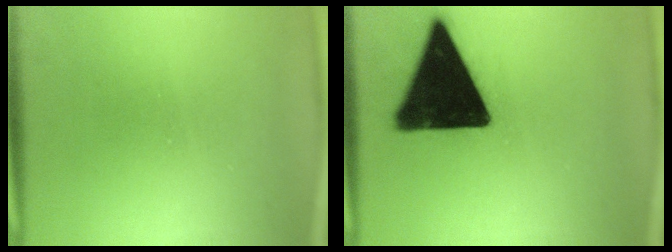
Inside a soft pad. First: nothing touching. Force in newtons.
{"total": 19.7}